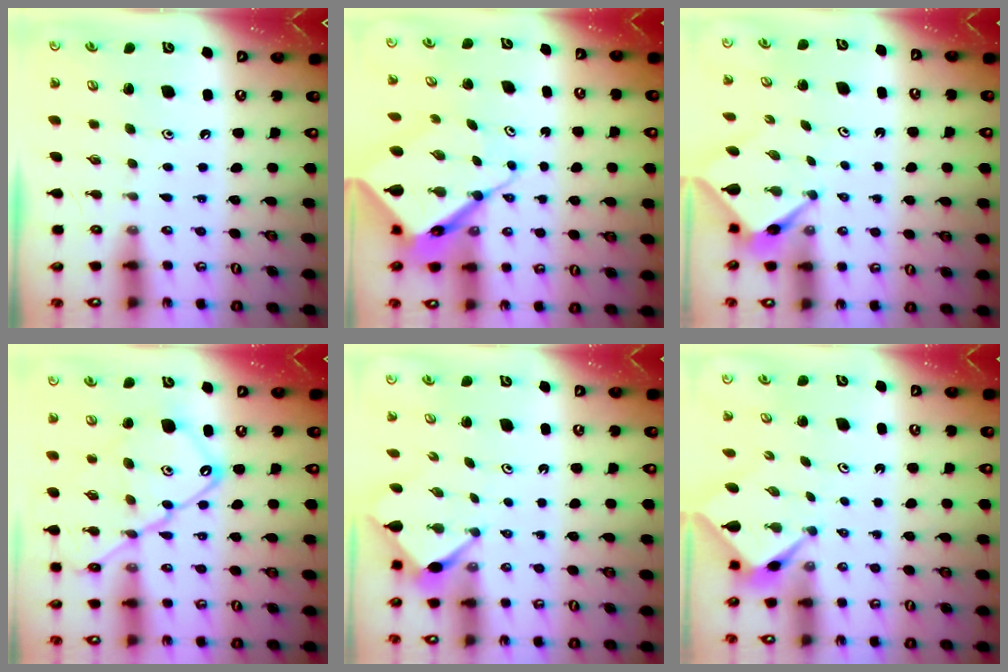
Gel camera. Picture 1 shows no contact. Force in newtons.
{"total": 12.2, "press": 12.2, "slide": 1.1}
{"total": 3.9, "press": 3.9, "slide": 0.3}
{"total": 16.7, "press": 16.6, "slide": 1.8}
{"total": 3.6, "press": 3.5, "slide": 0.4}
{"total": 2.5, "press": 2.5, "slide": 0.3}